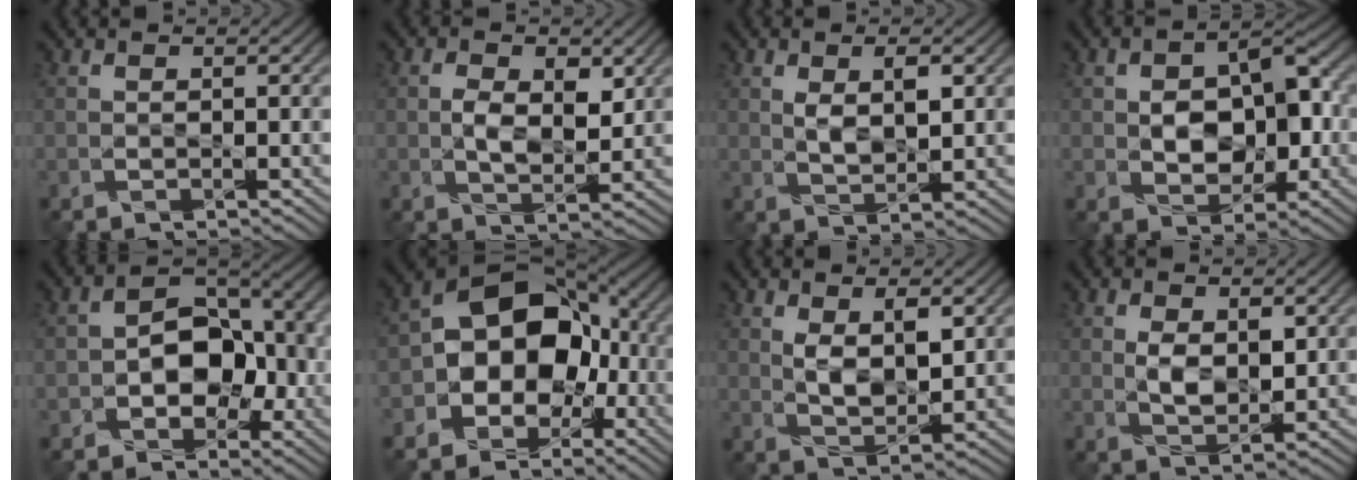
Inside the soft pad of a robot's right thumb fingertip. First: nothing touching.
{"total": 5.1, "force": [0.8, 2.9, 4.2], "torque": [-0.081, -0.008, 0.017]}
{"total": 4.0, "force": [1.1, 2.0, 3.3], "torque": [-0.068, -0.005, 0.024]}
{"total": 7.7, "force": [-0.4, 5.1, 5.8], "torque": [-0.088, 0.004, -0.011]}
{"total": 7.3, "force": [-1.6, 5.2, 4.9], "torque": [-0.069, 0.006, -0.036]}
{"total": 11.4, "force": [-1.9, 8.6, 7.2], "torque": [-0.115, -0.002, -0.058]}
{"total": 5.0, "force": [1.6, 2.6, 3.9], "torque": [-0.082, -0.008, 0.034]}
{"total": 4.3, "force": [0.8, 2.5, 3.4], "torque": [-0.073, -0.007, 0.018]}